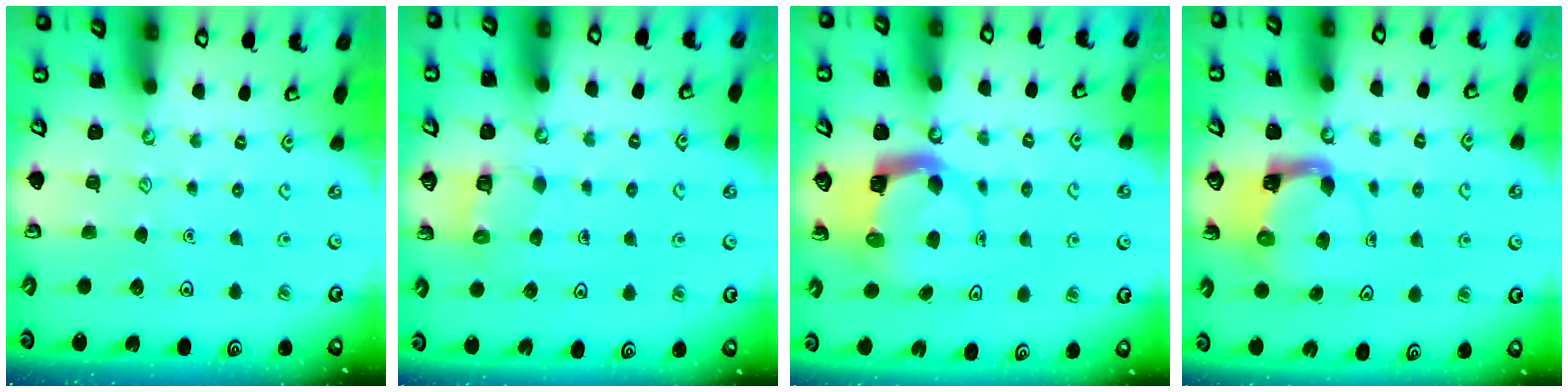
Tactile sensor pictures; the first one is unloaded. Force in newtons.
{"total": 5.4, "press": 5.4, "slide": 0.2}
{"total": 3.8, "press": 3.8, "slide": 0.5}
{"total": 3.5, "press": 3.5, "slide": 0.4}